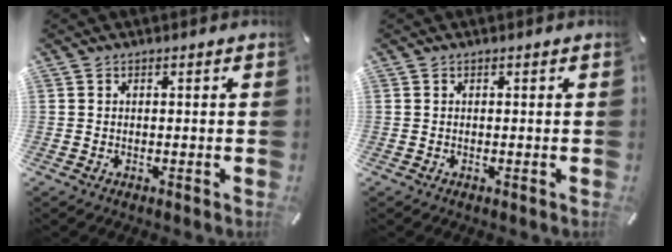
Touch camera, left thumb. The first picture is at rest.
{"total": 0.0}